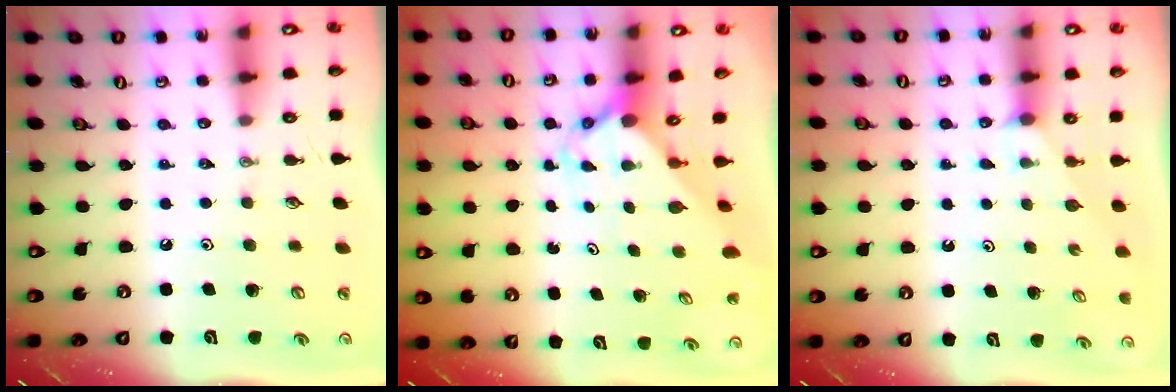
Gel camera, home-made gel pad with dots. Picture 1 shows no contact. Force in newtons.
{"total": 2.8, "press": 2.8, "slide": 0.3}
{"total": 1.8, "press": 1.8, "slide": 0.2}